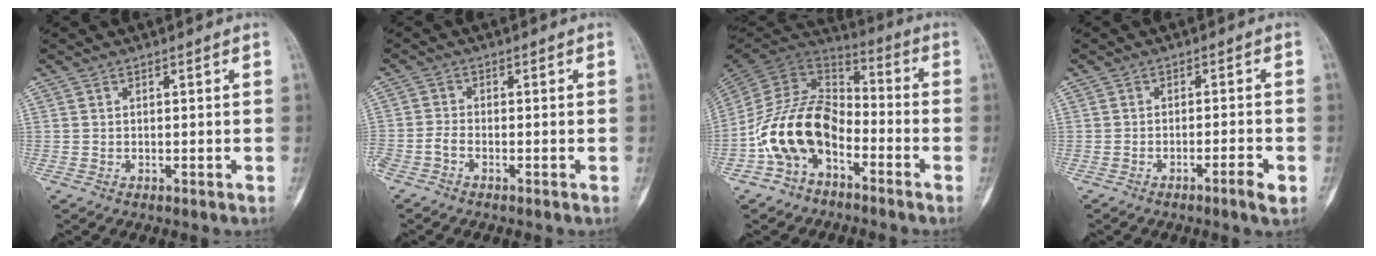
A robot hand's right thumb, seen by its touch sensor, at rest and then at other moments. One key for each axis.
{"total": 2.1, "fx": -1.4, "fy": 0.7, "fz": 1.4, "tx": -0.041, "ty": 0.005, "tz": -0.034}
{"total": 15.6, "fx": -6.2, "fy": 10.0, "fz": 10.3, "tx": -0.181, "ty": 0.070, "tz": -0.128}
{"total": 3.3, "fx": -1.7, "fy": 0.2, "fz": 2.8, "tx": -0.053, "ty": 0.008, "tz": -0.029}